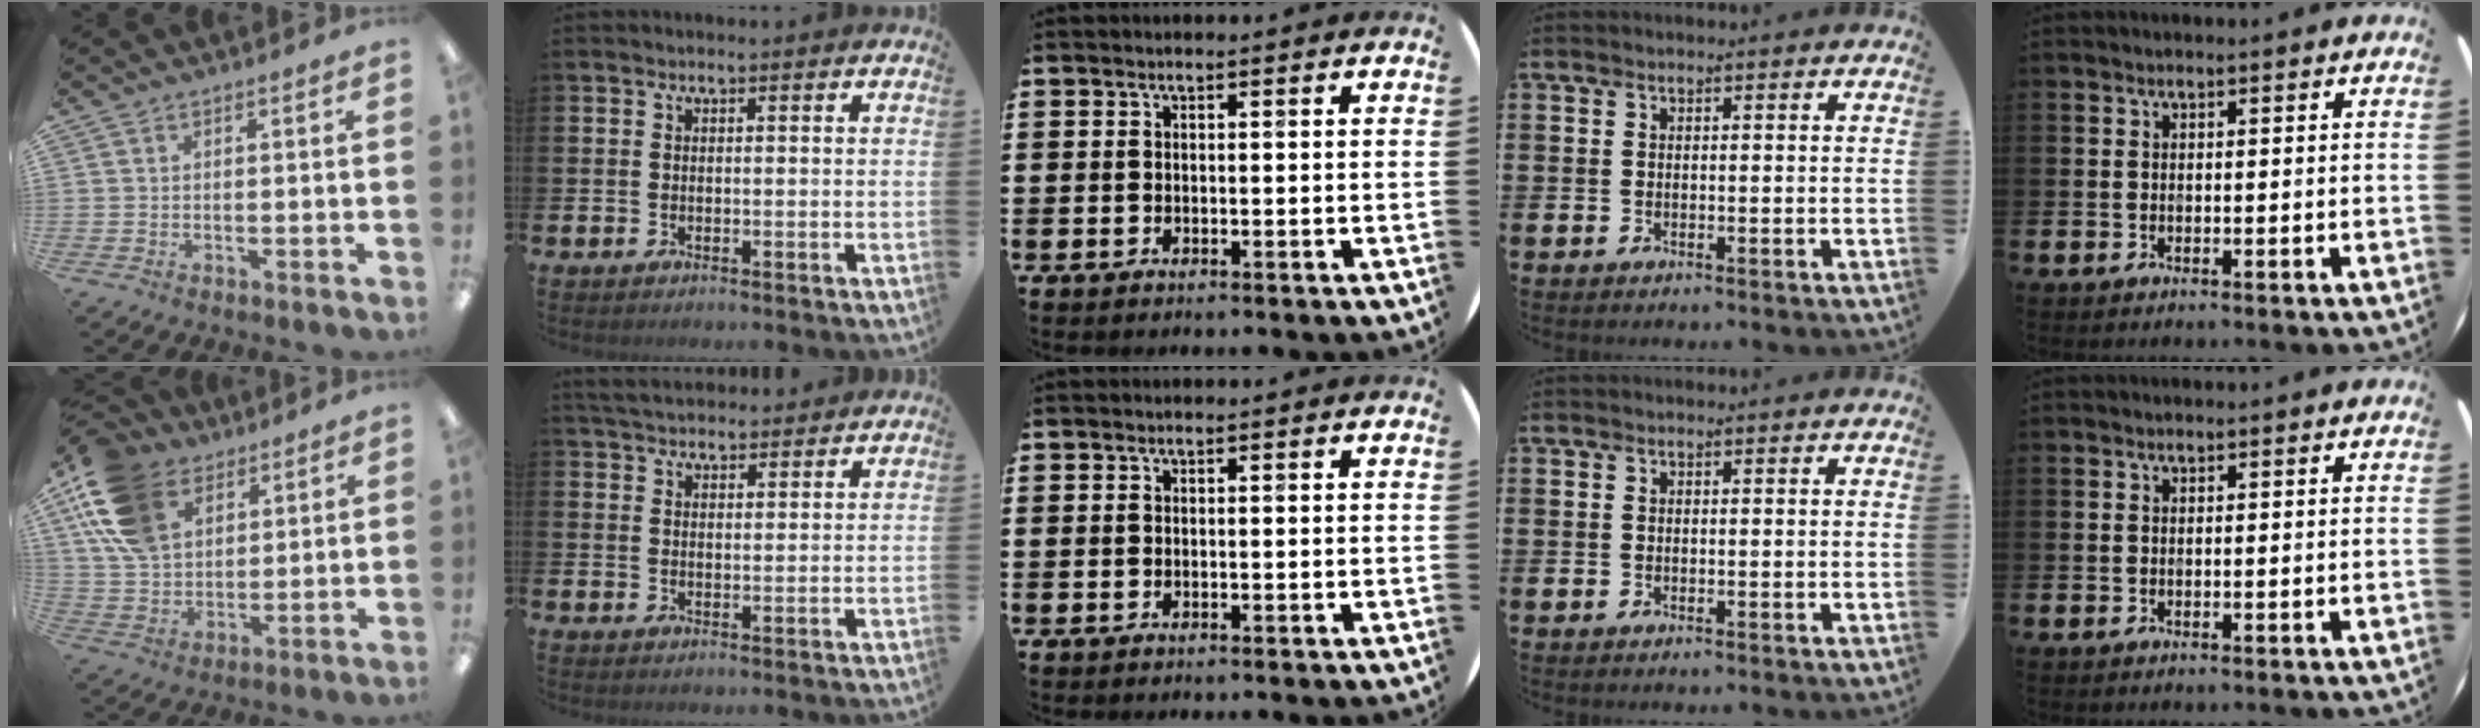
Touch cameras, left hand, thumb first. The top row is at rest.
{"thumb": {"total": 18.1, "force": [9.3, 12.0, 9.8], "torque": [-0.219, -0.019, 0.178]}, "index": {"total": 4.2, "force": [4.1, 0.9, 0.4], "torque": [-0.013, -0.017, 0.075]}}